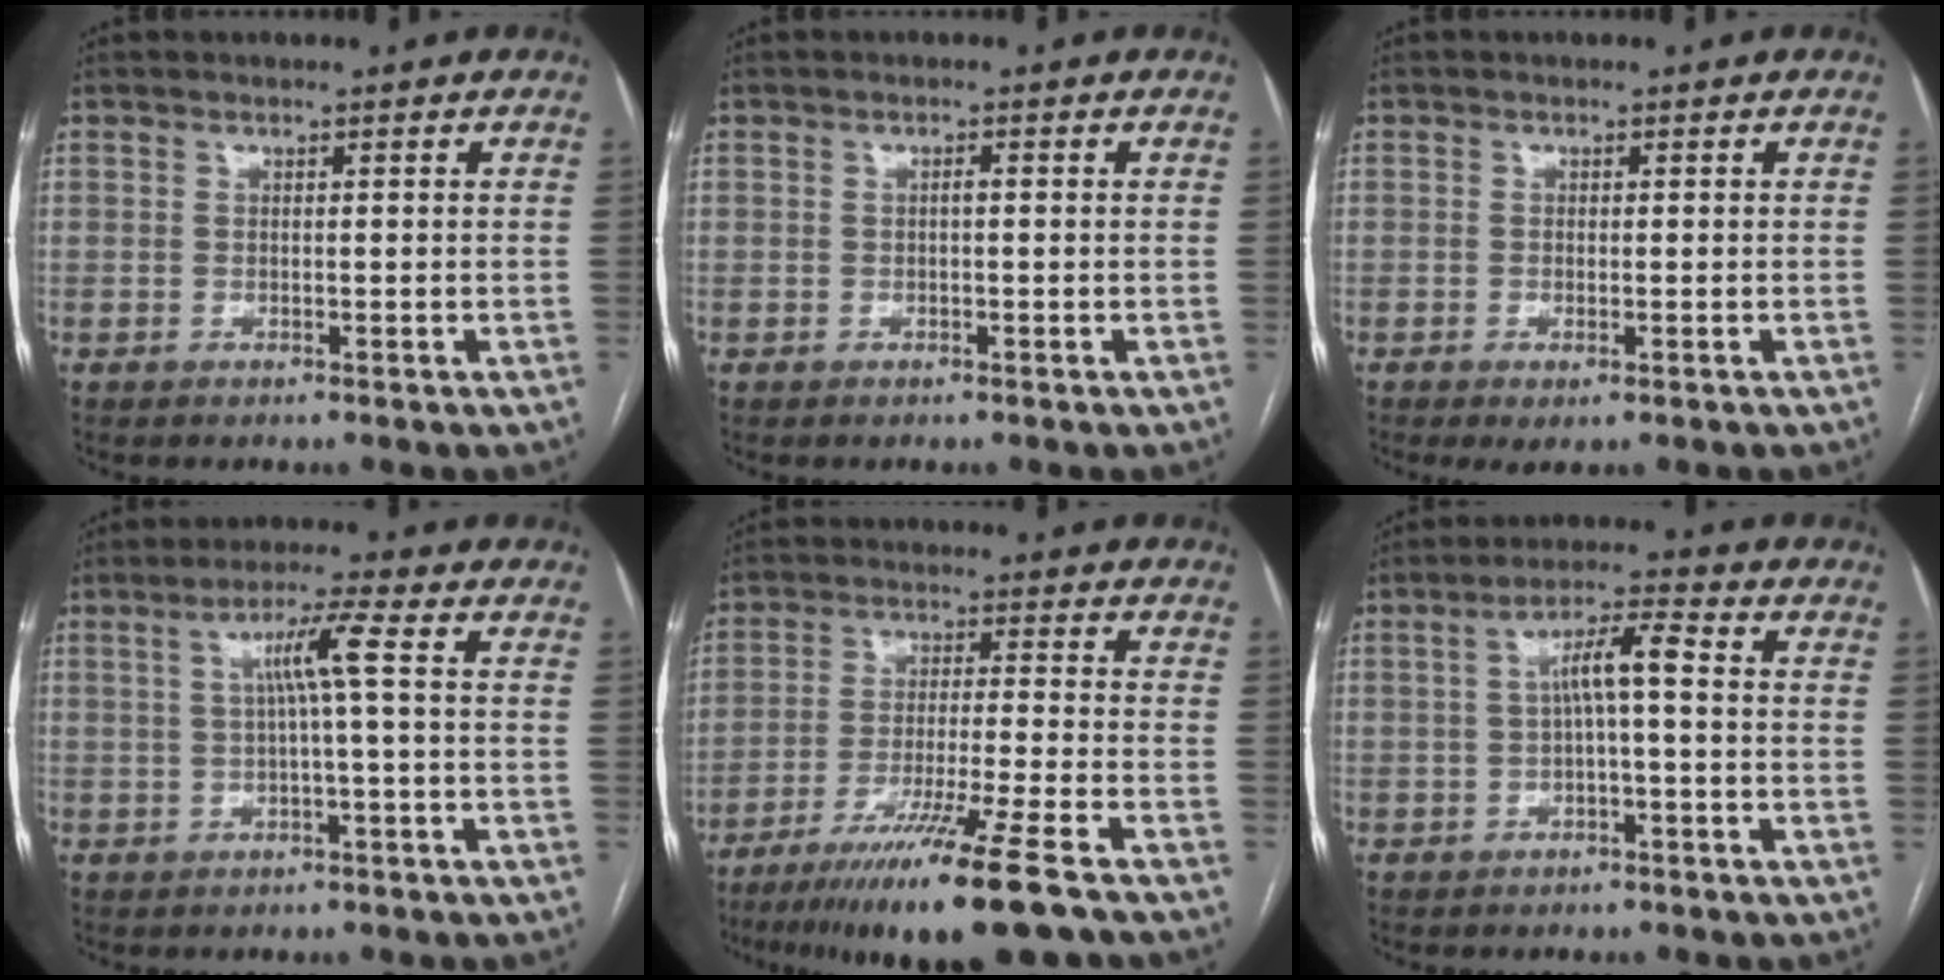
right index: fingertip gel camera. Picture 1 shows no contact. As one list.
[{"total": 0.6, "force": [-0.1, 0.2, 0.6], "torque": [-0.010, 0.001, -0.002]}, {"total": 1.9, "force": [-0.9, 0.6, 1.6], "torque": [-0.025, -0.004, -0.008]}, {"total": 5.3, "force": [0.7, -0.7, 5.2], "torque": [-0.093, 0.010, 0.016]}, {"total": 15.4, "force": [-11.0, -1.2, 10.7], "torque": [-0.178, -0.049, -0.182]}, {"total": 5.7, "force": [0.1, 0.7, 5.6], "torque": [-0.097, 0.022, 0.003]}]